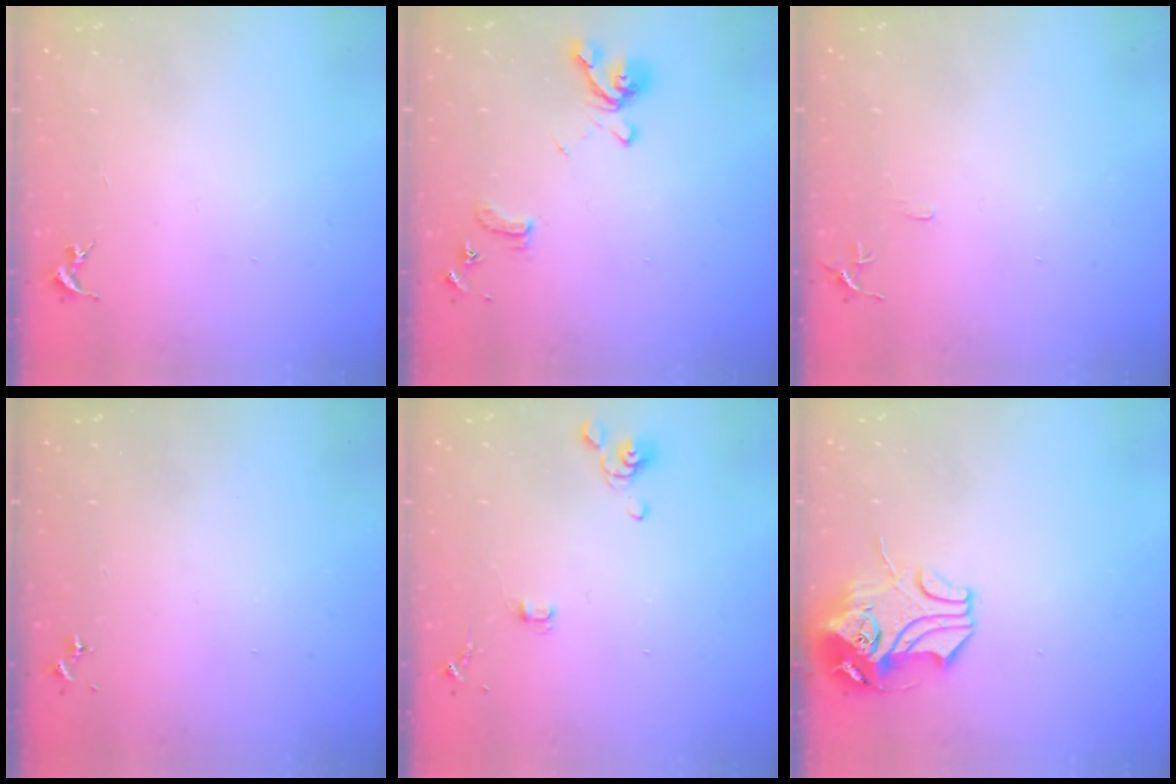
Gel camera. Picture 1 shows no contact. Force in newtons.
{"total": 12.8, "press": 12.7, "slide": 1.4}
{"total": 5.3, "press": 5.2, "slide": 0.6}
{"total": 0.0}
{"total": 4.7, "press": 4.2, "slide": 2.2}
{"total": 10.3, "press": 10.2, "slide": 1.7}